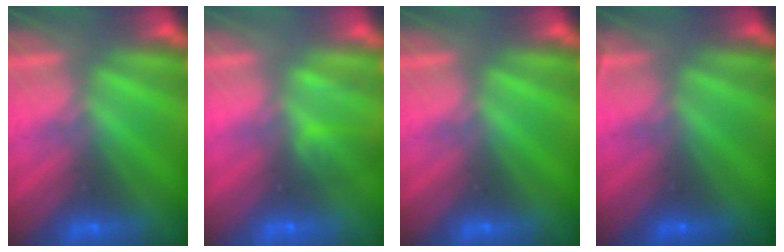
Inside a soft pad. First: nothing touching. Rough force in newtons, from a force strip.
{"total": 2.1}
{"total": 0.0}
{"total": 2.4}